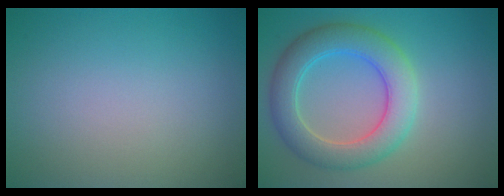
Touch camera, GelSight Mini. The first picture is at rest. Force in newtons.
{"total": 5.8, "press": 5.8, "slide": 0.3}